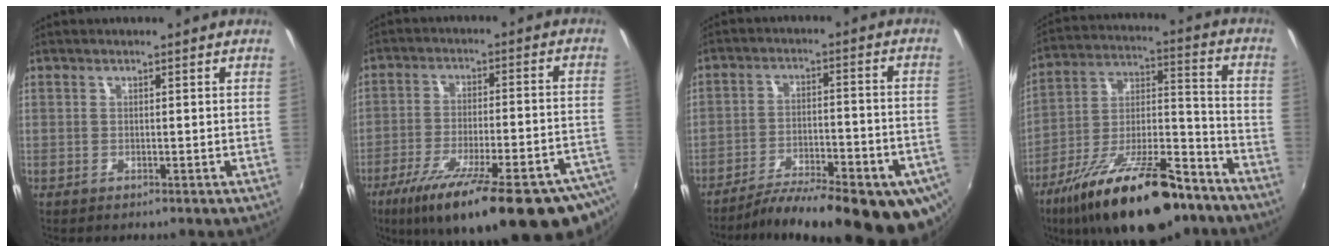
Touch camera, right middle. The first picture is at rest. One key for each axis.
{"total": 27.6, "fx": -19.7, "fy": 4.8, "fz": 18.8, "tx": -0.293, "ty": -0.069, "tz": -0.275}
{"total": 22.5, "fx": -16.6, "fy": 5.4, "fz": 14.2, "tx": -0.228, "ty": -0.047, "tz": -0.229}
{"total": 24.3, "fx": -16.0, "fy": 8.6, "fz": 16.1, "tx": -0.278, "ty": -0.010, "tz": -0.248}